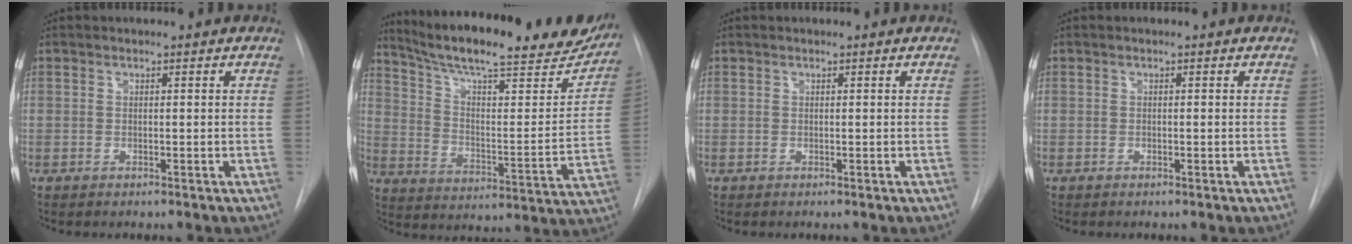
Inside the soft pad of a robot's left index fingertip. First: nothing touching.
{"total": 27.5, "force": [22.9, 5.0, 14.3], "torque": [-0.219, -0.036, 0.311]}
{"total": 0.0}
{"total": 0.6, "force": [-0.6, 0.0, 0.0], "torque": [-0.001, -0.005, -0.010]}